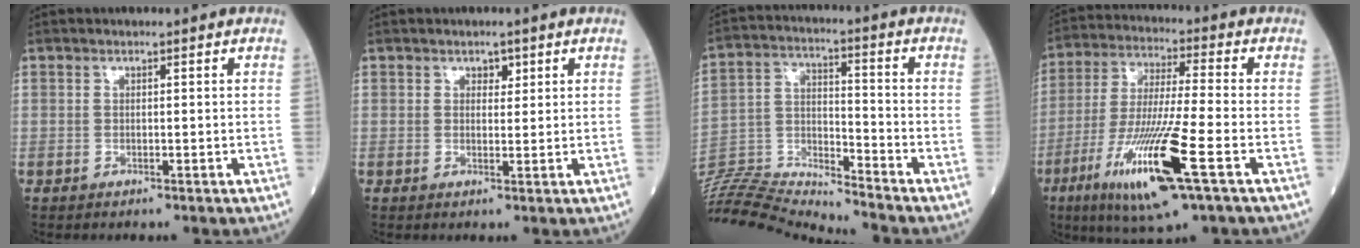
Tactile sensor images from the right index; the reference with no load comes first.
{"total": 1.5, "force": [0.9, 1.0, 0.8], "torque": [-0.005, 0.000, 0.012]}
{"total": 14.8, "force": [-14.5, -1.3, 2.4], "torque": [-0.048, 0.027, -0.266]}
{"total": 18.4, "force": [-8.0, 0.9, 16.5], "torque": [-0.352, -0.036, -0.148]}